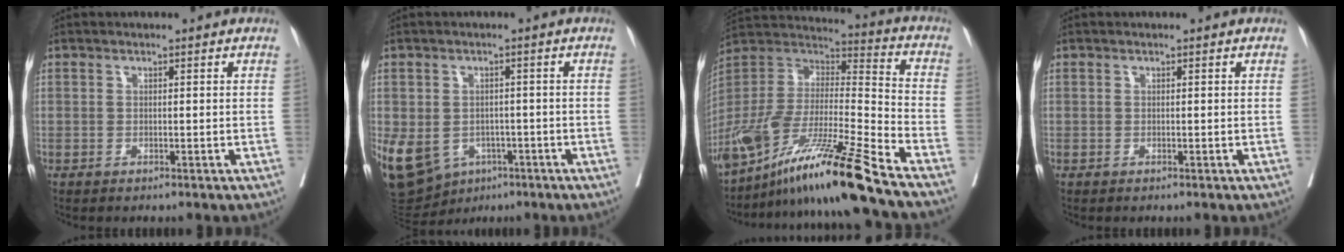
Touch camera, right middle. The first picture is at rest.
{"total": 16.5, "force": [-6.6, 13.0, 7.7], "torque": [-0.206, 0.000, -0.086]}
{"total": 22.3, "force": [-16.7, -0.8, 14.8], "torque": [-0.307, -0.035, -0.313]}
{"total": 0.0}